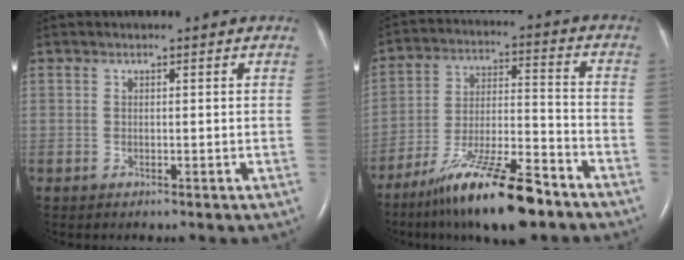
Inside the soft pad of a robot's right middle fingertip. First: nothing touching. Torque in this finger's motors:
{"motor_torque": [1.08, -1.06, 0.34, 0.12]}